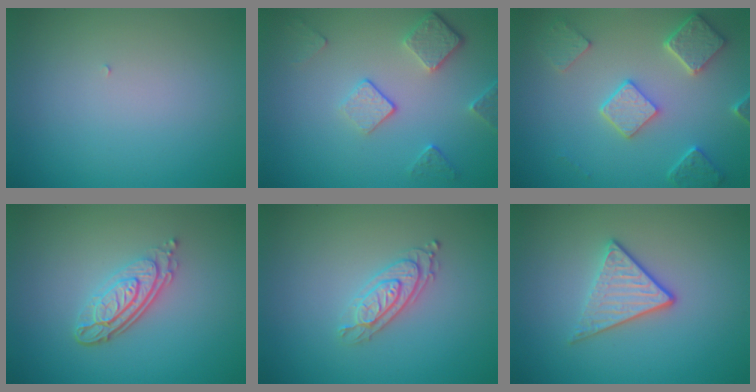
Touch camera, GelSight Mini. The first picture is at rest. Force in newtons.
{"total": 3.7, "press": 2.9, "slide": 2.3}
{"total": 4.8, "press": 3.9, "slide": 2.9}
{"total": 4.4, "press": 3.1, "slide": 3.1}
{"total": 2.6, "press": 2.3, "slide": 1.3}
{"total": 3.2, "press": 2.7, "slide": 1.8}